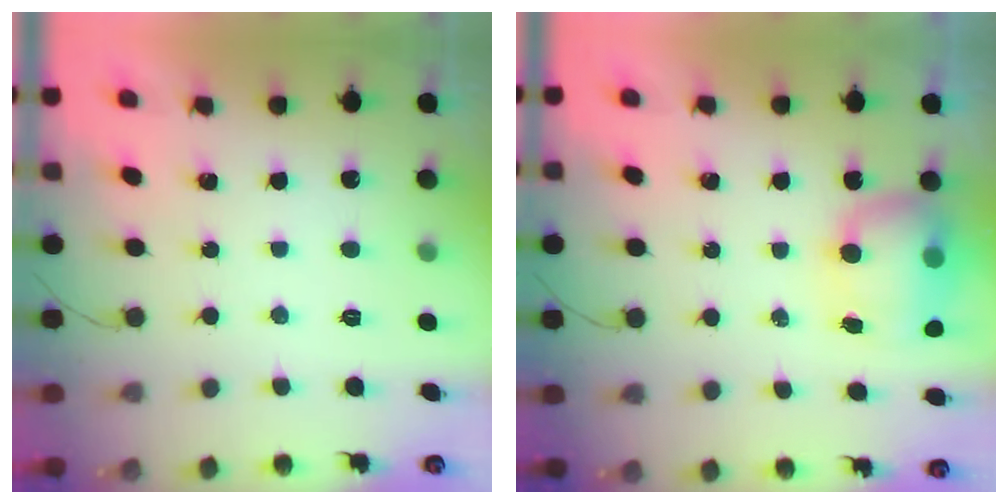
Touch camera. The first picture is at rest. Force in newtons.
{"total": 10.7, "press": 8.7, "slide": 6.3}